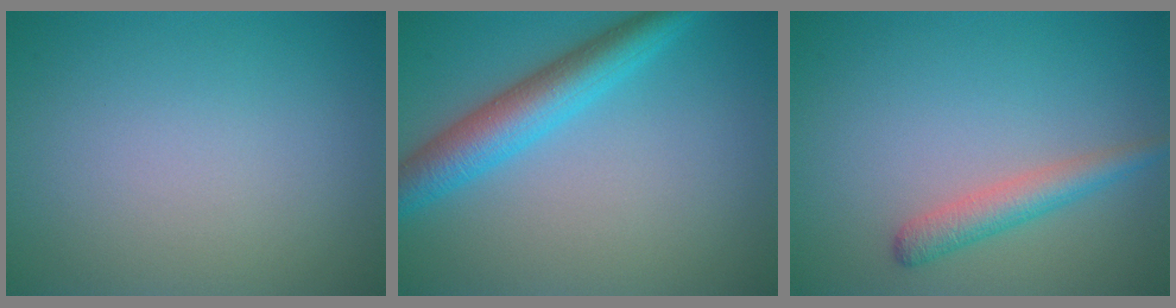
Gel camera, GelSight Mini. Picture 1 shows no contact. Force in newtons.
{"total": 5.3, "press": 5.3, "slide": 0.1}
{"total": 2.6, "press": 2.6, "slide": 0.0}